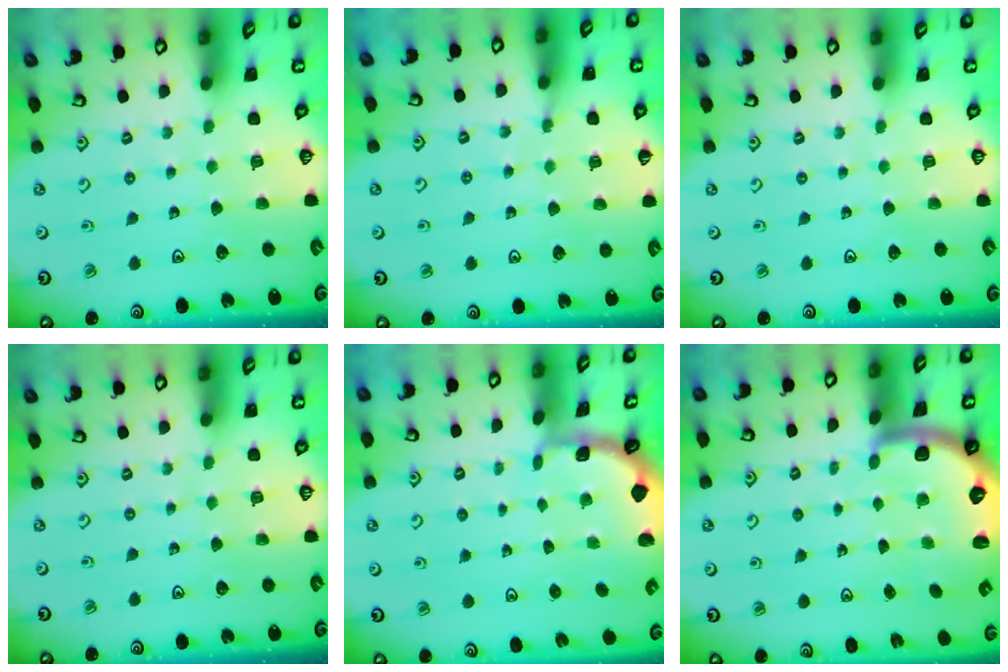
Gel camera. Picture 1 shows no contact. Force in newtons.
{"total": 6.3, "press": 6.3, "slide": 0.6}
{"total": 0.0}
{"total": 0.0}
{"total": 1.3, "press": 1.2, "slide": 0.2}
{"total": 3.6, "press": 3.2, "slide": 1.5}